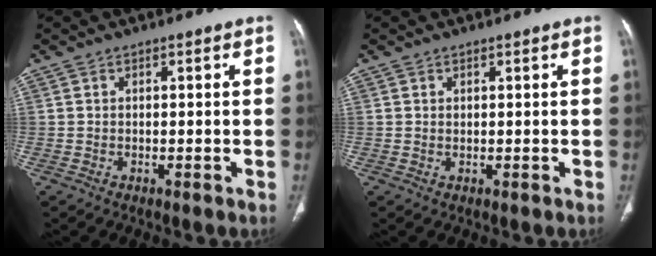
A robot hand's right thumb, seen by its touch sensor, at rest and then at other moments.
{"total": 0.5, "force": [0.2, 0.3, 0.4], "torque": [-0.006, -0.001, 0.004]}